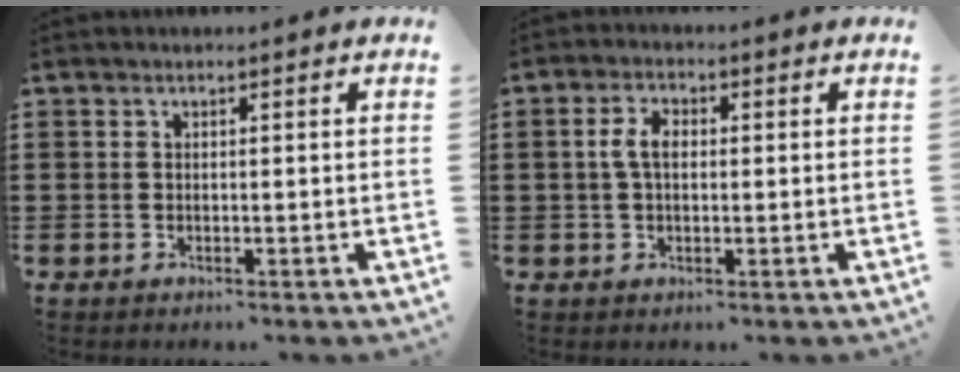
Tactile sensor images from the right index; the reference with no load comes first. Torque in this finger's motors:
{"motor_torque": [0.42, -0.34, 0.22, 0.09]}